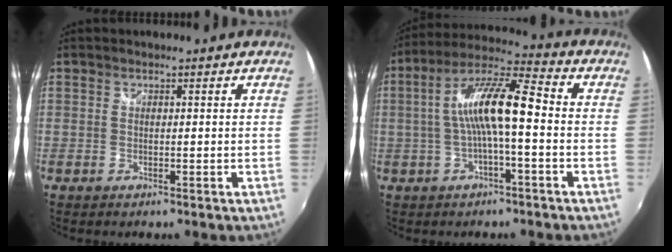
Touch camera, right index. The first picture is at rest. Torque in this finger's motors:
{"motor_torque": [1.31, 0.33, 0.83, 0.21]}